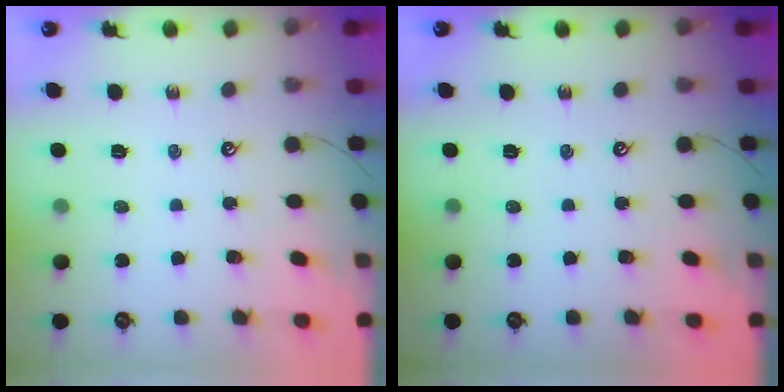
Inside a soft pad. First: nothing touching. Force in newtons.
{"total": 0.0}